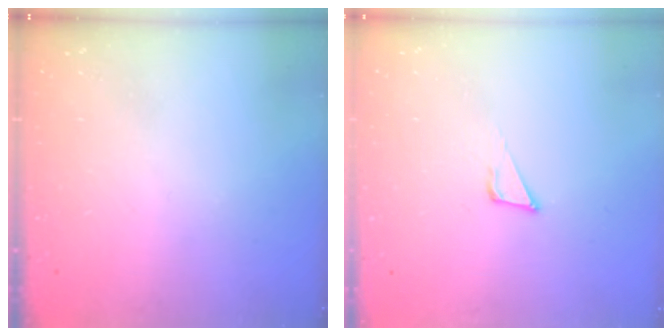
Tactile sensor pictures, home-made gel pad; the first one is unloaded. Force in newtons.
{"total": 4.3, "press": 4.3, "slide": 0.1}